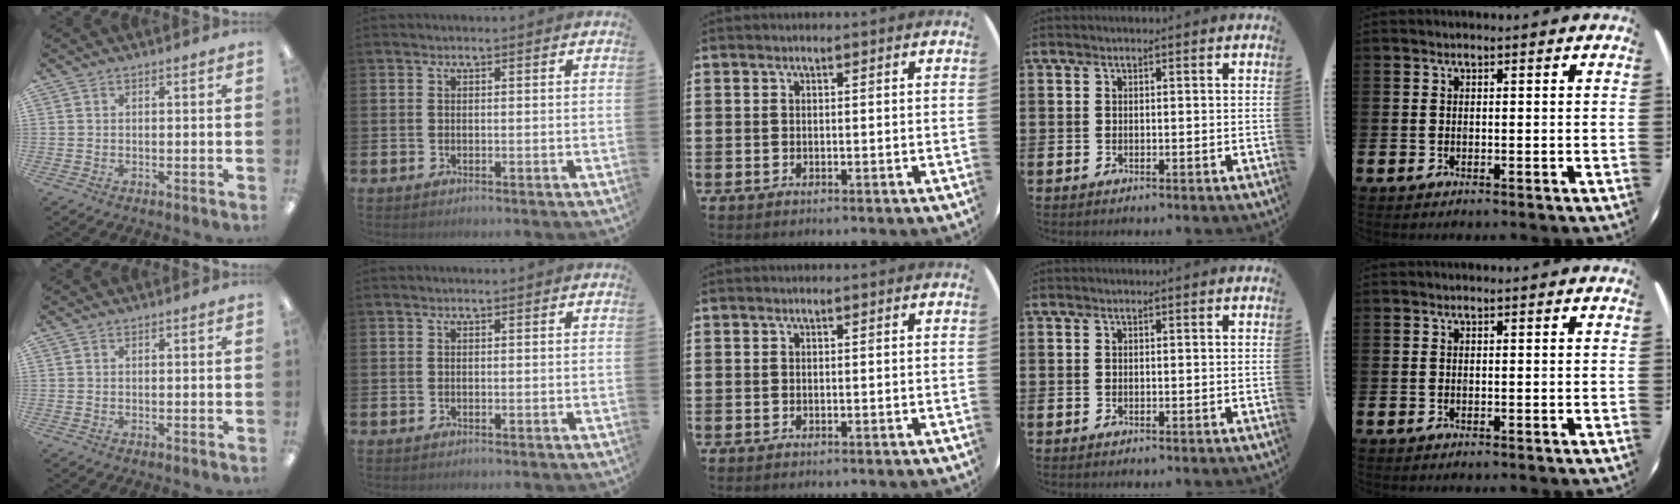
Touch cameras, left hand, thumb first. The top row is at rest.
{}